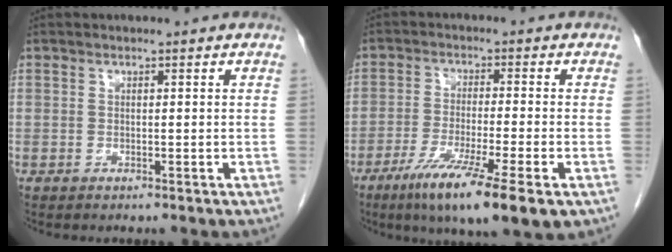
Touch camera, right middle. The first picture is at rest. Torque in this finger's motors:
{"motor_torque": [1.31, -0.83, 0.24, 0.07]}